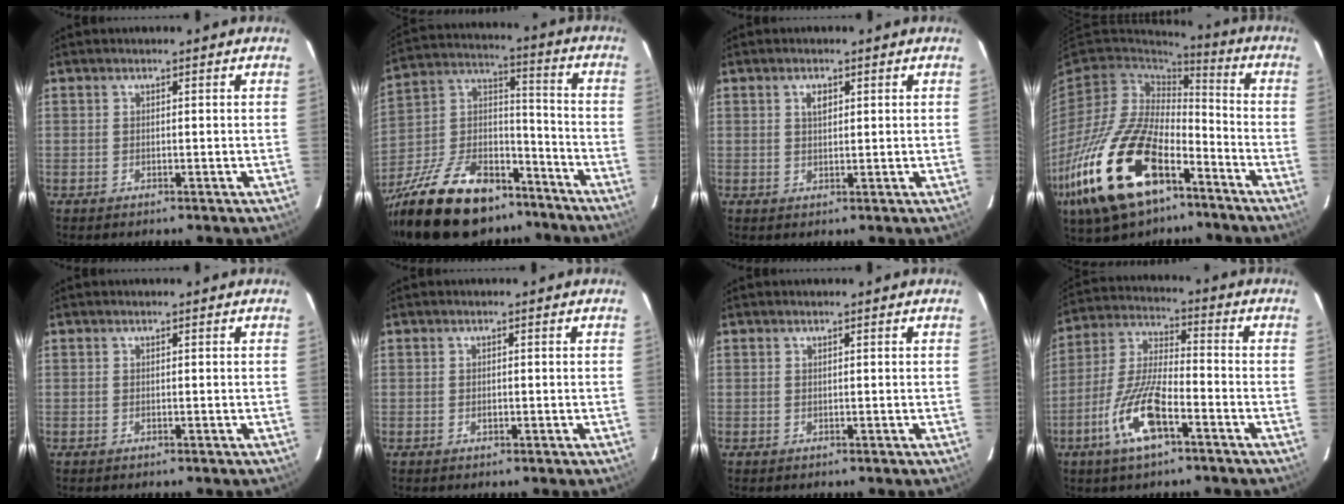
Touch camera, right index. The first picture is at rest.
{"total": 28.7, "force": [-20.3, 13.7, 15.1], "torque": [-0.320, 0.017, -0.321]}
{"total": 2.0, "force": [0.8, 1.1, 1.4], "torque": [-0.024, 0.004, 0.014]}
{"total": 26.3, "force": [-13.2, 13.2, 18.5], "torque": [-0.395, -0.030, -0.232]}
{"total": 0.0}
{"total": 0.7, "force": [-0.2, 0.6, 0.4], "torque": [-0.006, 0.000, -0.002]}
{"total": 0.0}
{"total": 12.9, "force": [-6.5, 3.7, 10.5], "torque": [-0.228, -0.007, -0.127]}